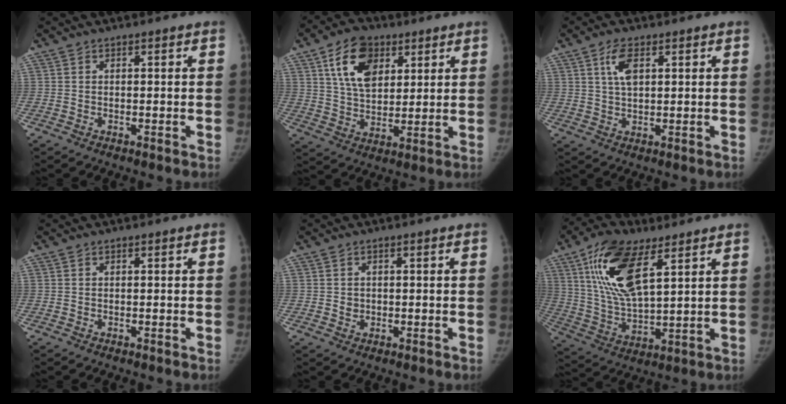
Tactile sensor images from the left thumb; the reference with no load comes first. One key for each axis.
{"total": 12.5, "fx": 5.4, "fy": 7.9, "fz": 7.9, "tx": -0.108, "ty": -0.020, "tz": 0.098}
{"total": 4.9, "fx": 2.0, "fy": 2.3, "fz": 3.8, "tx": -0.070, "ty": -0.002, "tz": 0.042}
{"total": 0.0}
{"total": 1.8, "fx": 0.0, "fy": 1.6, "fz": 0.8, "tx": -0.006, "ty": 0.002, "tz": 0.004}
{"total": 16.9, "fx": 7.9, "fy": 6.9, "fz": 13.3, "tx": -0.248, "ty": -0.024, "tz": 0.151}